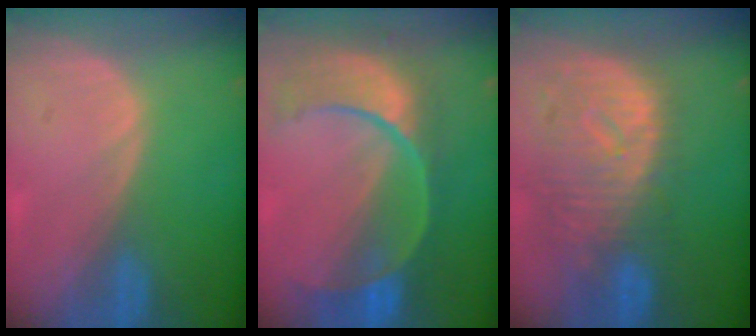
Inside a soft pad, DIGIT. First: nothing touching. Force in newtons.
{"total": 11.1, "press": 9.3, "slide": 6.1}
{"total": 10.8, "press": 9.7, "slide": 4.8}